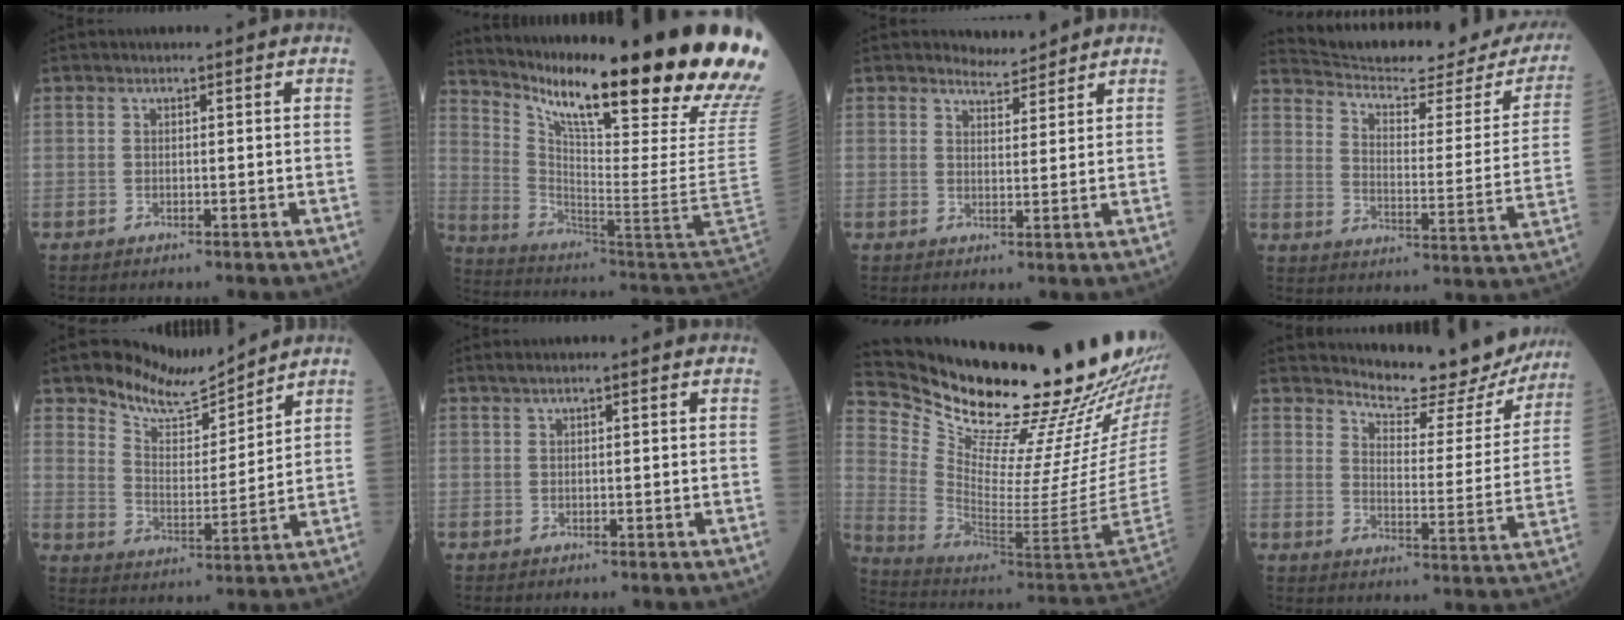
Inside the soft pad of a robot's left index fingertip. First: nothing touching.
{"total": 32.0, "force": [22.9, -1.5, 22.3], "torque": [-0.271, -0.099, 0.324]}
{"total": 2.7, "force": [2.7, 0.5, -0.3], "torque": [0.008, -0.002, 0.047]}
{"total": 24.8, "force": [23.2, 3.8, 8.1], "torque": [-0.122, -0.072, 0.292]}
{"total": 7.4, "force": [7.3, 1.4, 0.7], "torque": [-0.016, -0.008, 0.140]}
{"total": 1.6, "force": [1.2, -0.3, 1.0], "torque": [-0.018, 0.020, 0.026]}
{"total": 29.3, "force": [24.8, 1.3, 15.6], "torque": [-0.258, -0.099, 0.366]}
{"total": 15.5, "force": [14.5, 3.5, 3.9], "torque": [-0.042, -0.041, 0.172]}